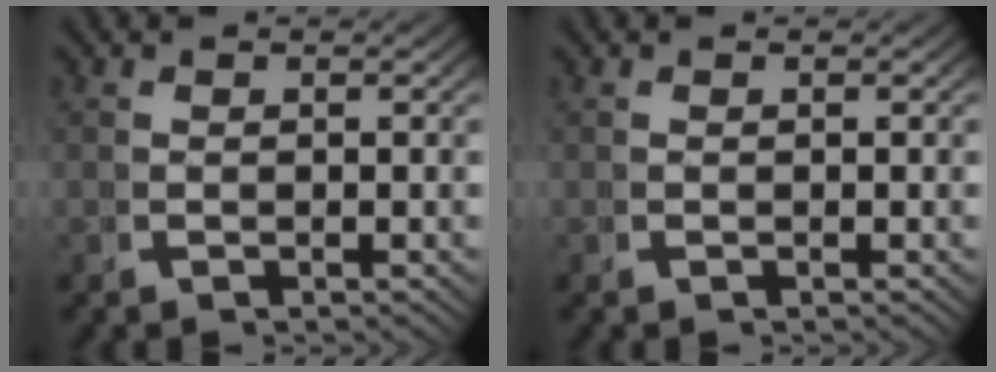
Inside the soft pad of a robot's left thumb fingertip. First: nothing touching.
{"total": 0.0}